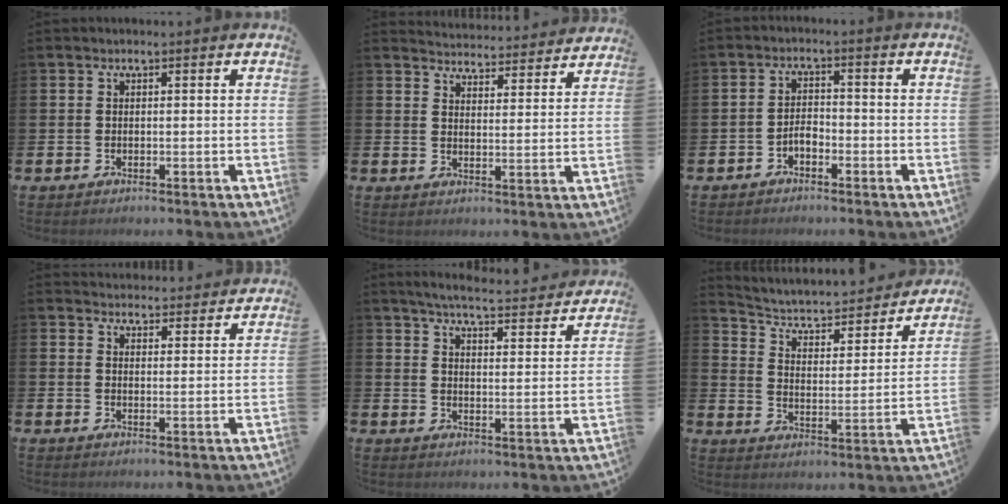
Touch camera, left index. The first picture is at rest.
{"total": 4.5, "force": [4.4, 0.5, -0.3], "torque": [-0.001, -0.042, 0.075]}
{"total": 2.2, "force": [-1.5, 1.0, 1.2], "torque": [-0.023, 0.008, -0.032]}
{"total": 3.9, "force": [3.8, 0.6, -0.2], "torque": [-0.005, -0.025, 0.069]}
{"total": 5.4, "force": [5.2, 0.2, 1.6], "torque": [-0.047, -0.040, 0.087]}
{"total": 4.7, "force": [4.1, 1.6, 1.5], "torque": [-0.060, -0.034, 0.062]}